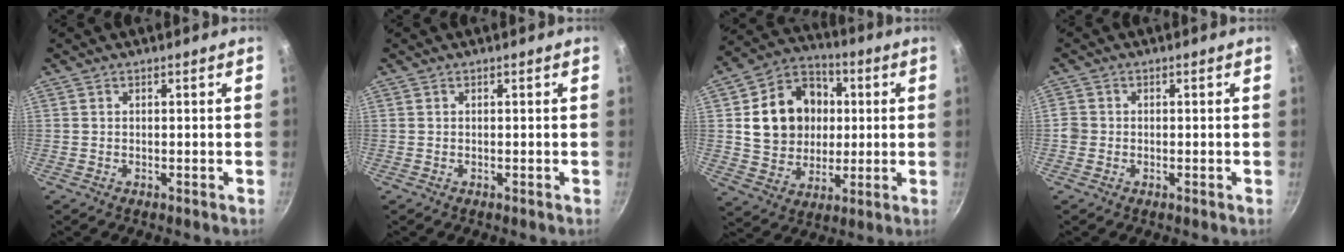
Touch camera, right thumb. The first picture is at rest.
{"total": 0.0}
{"total": 17.3, "force": [2.2, 14.4, 9.3], "torque": [-0.124, 0.018, 0.041]}
{"total": 2.1, "force": [-0.5, 1.9, 0.6], "torque": [-0.005, 0.010, -0.010]}